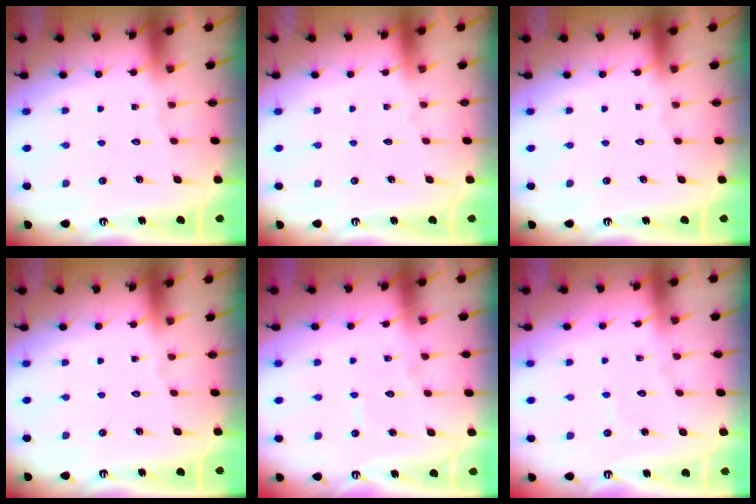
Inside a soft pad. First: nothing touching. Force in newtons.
{"total": 0.0}
{"total": 0.0}
{"total": 0.0}
{"total": 4.2, "press": 4.2, "slide": 0.4}
{"total": 2.7, "press": 2.6, "slide": 0.3}